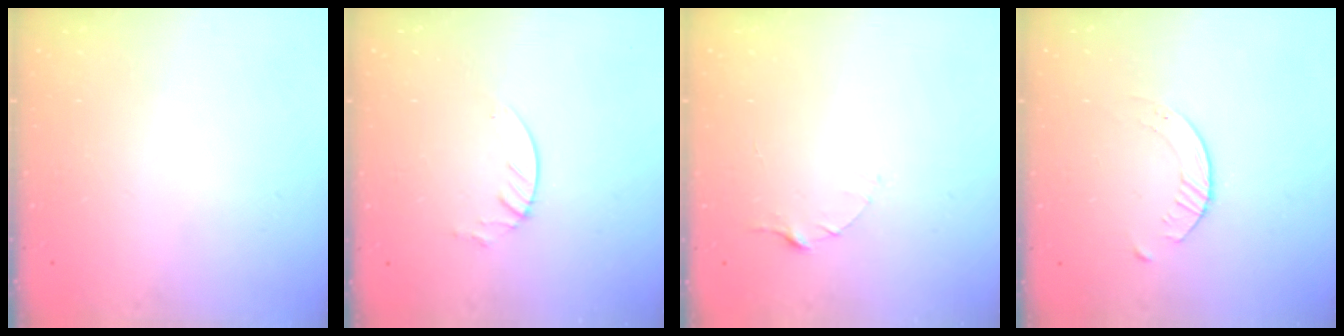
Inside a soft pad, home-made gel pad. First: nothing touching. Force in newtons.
{"total": 3.3, "press": 3.2, "slide": 0.3}
{"total": 2.5, "press": 2.5, "slide": 0.3}
{"total": 2.1, "press": 2.0, "slide": 0.3}